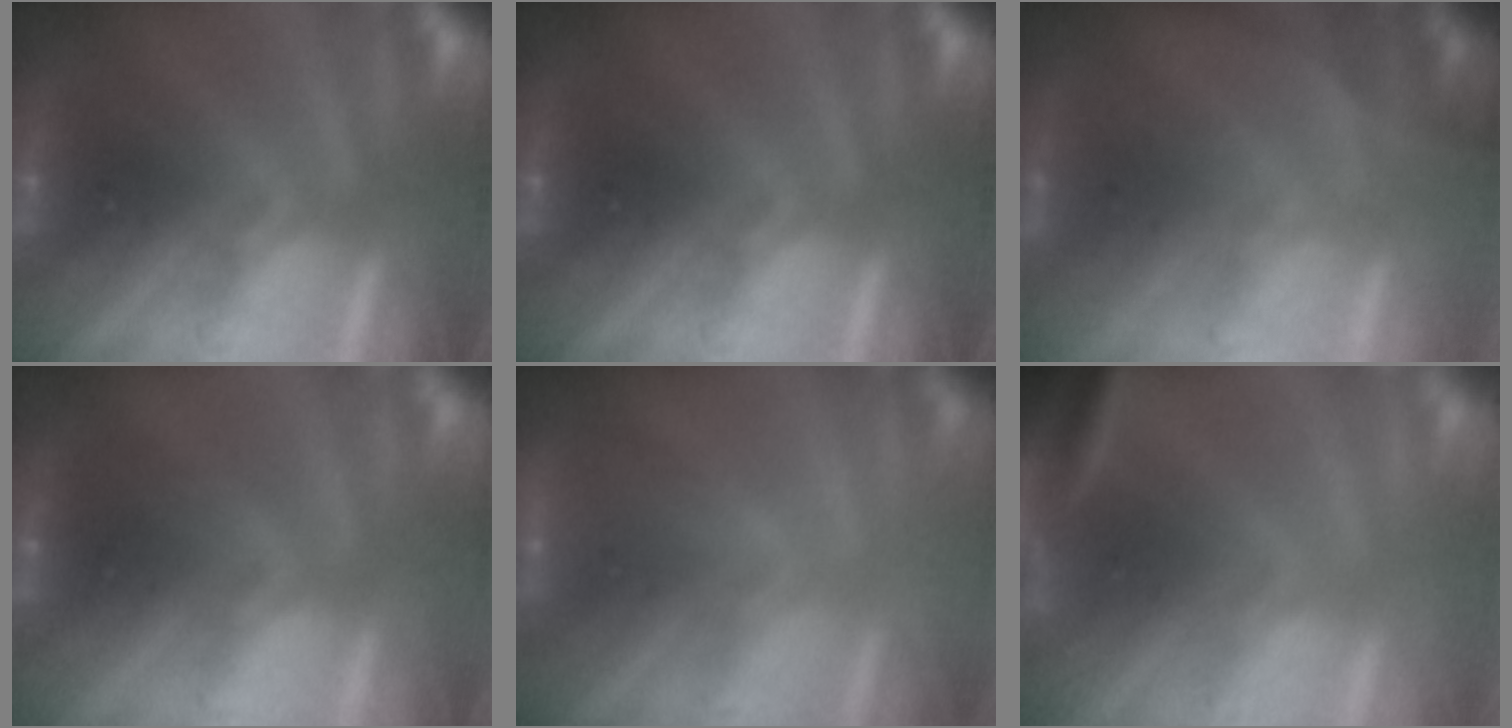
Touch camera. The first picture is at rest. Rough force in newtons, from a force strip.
{"total": 0.0}
{"total": 1.4}
{"total": 2.6}
{"total": 2.2}
{"total": 3.5}